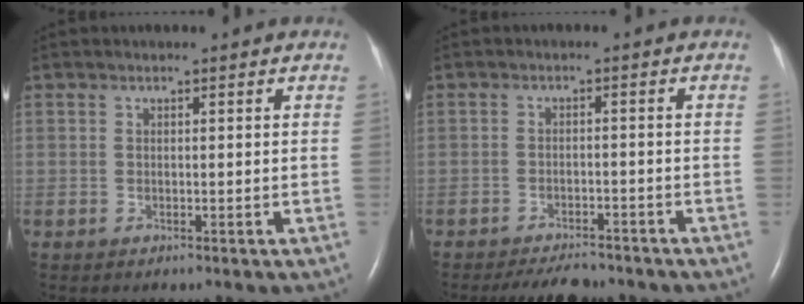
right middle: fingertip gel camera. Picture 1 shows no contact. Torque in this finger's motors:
{"motor_torque": [0.26, -0.23, 0.03, 0.02]}